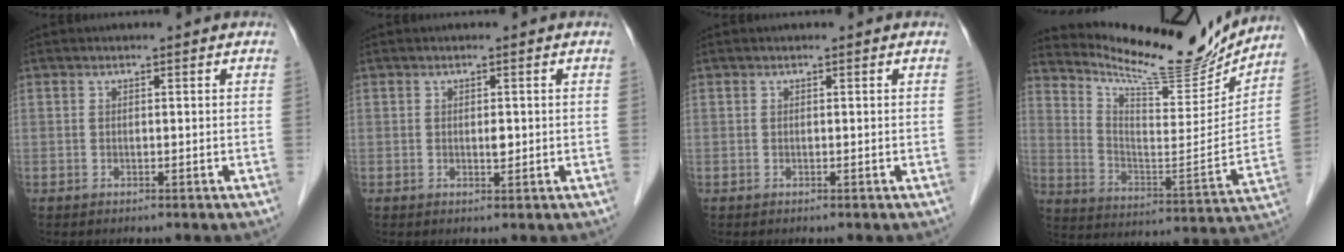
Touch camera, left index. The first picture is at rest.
{"total": 1.1, "force": [0.1, 0.4, 1.0], "torque": [-0.018, -0.003, 0.003]}
{"total": 0.0}
{"total": 17.7, "force": [16.9, 2.2, 4.8], "torque": [-0.096, -0.053, 0.259]}